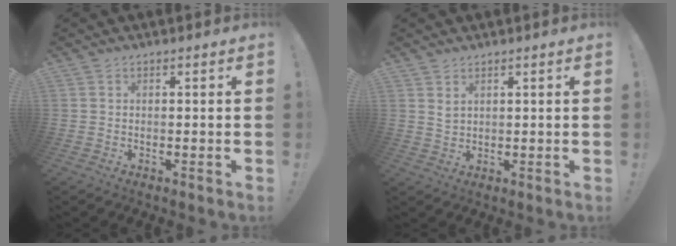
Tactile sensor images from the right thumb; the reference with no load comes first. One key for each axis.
{"total": 2.0, "fx": 1.5, "fy": 0.9, "fz": 1.1, "tx": -0.017, "ty": -0.008, "tz": 0.027}